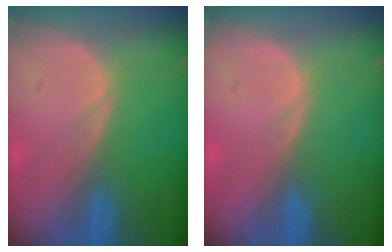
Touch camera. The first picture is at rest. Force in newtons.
{"total": 0.0}